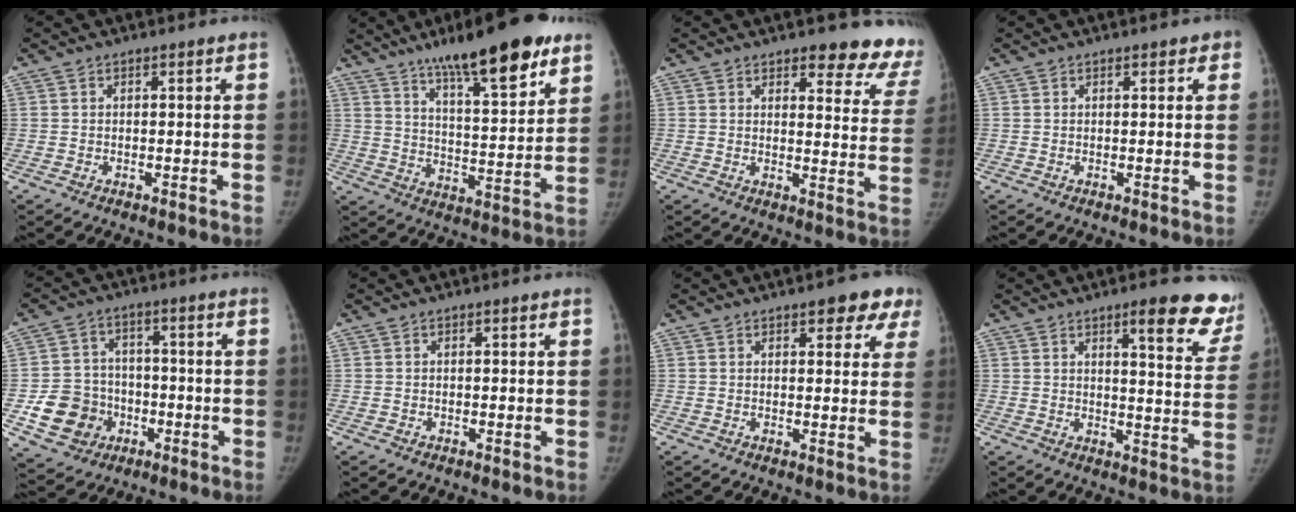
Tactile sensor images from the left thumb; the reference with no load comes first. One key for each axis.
{"total": 20.0, "fx": 13.2, "fy": 4.7, "fz": 14.4, "tx": -0.194, "ty": -0.054, "tz": 0.207}
{"total": 12.6, "fx": 11.2, "fy": 4.2, "fz": 3.8, "tx": 0.010, "ty": -0.086, "tz": 0.103}
{"total": 1.4, "fx": 0.7, "fy": 0.8, "fz": 0.9, "tx": 0.002, "ty": 0.001, "tz": 0.004}
{"total": 11.4, "fx": -3.7, "fy": 10.0, "fz": 3.8, "tx": -0.043, "ty": 0.024, "tz": -0.053}
{"total": 0.0}
{"total": 6.7, "fx": 4.0, "fy": 3.1, "fz": 4.4, "tx": -0.012, "ty": -0.011, "tz": 0.041}
{"total": 14.3, "fx": 10.0, "fy": 3.6, "fz": 9.7, "tx": -0.074, "ty": -0.055, "tz": 0.110}